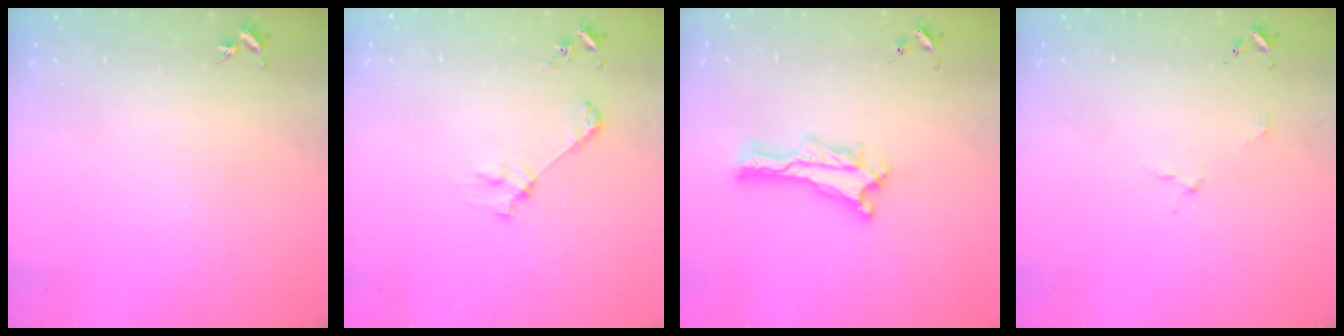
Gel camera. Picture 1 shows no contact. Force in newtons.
{"total": 3.6, "press": 3.6, "slide": 0.3}
{"total": 1.2, "press": 1.2, "slide": 0.2}
{"total": 2.0, "press": 2.0, "slide": 0.1}